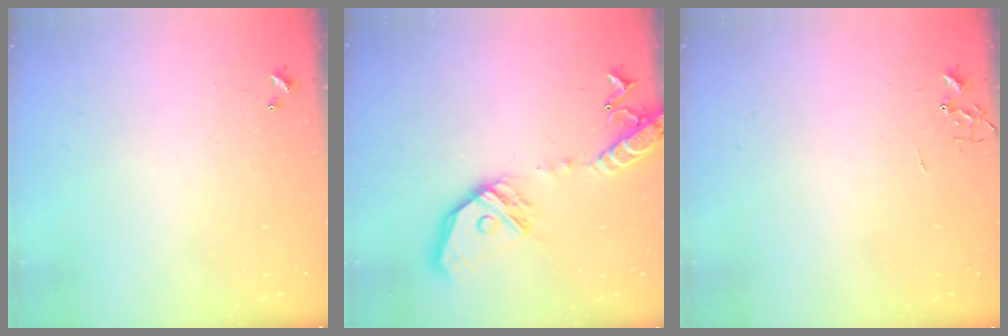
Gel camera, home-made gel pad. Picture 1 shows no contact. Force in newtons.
{"total": 18.2, "press": 17.9, "slide": 3.1}
{"total": 0.0}